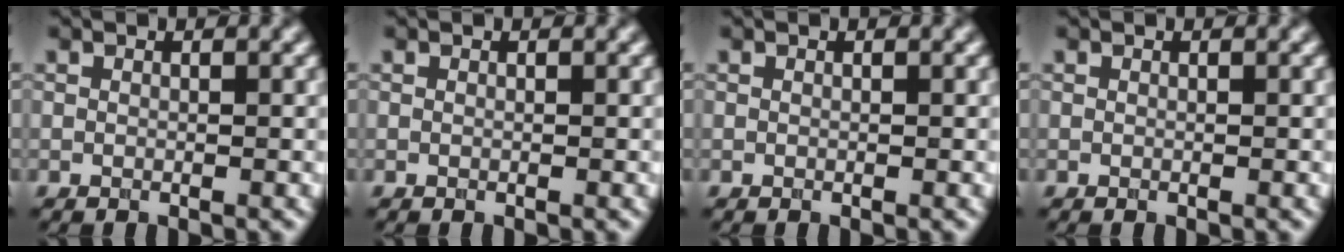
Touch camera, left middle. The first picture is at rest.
{"total": 0.0}
{"total": 0.0}
{"total": 0.0}